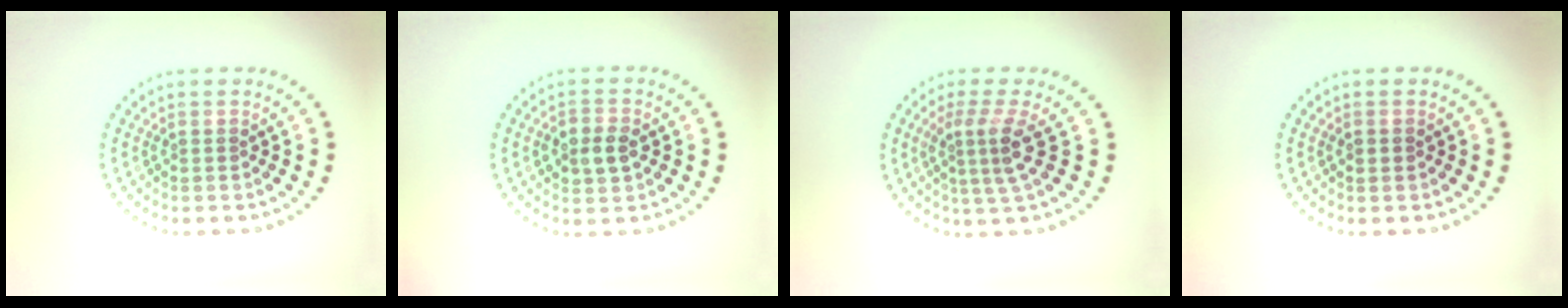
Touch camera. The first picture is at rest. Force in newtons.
{"total": 2.8, "press": 2.8, "slide": 0.1}
{"total": 3.3, "press": 2.3, "slide": 2.3}
{"total": 1.0, "press": 1.0, "slide": 0.1}